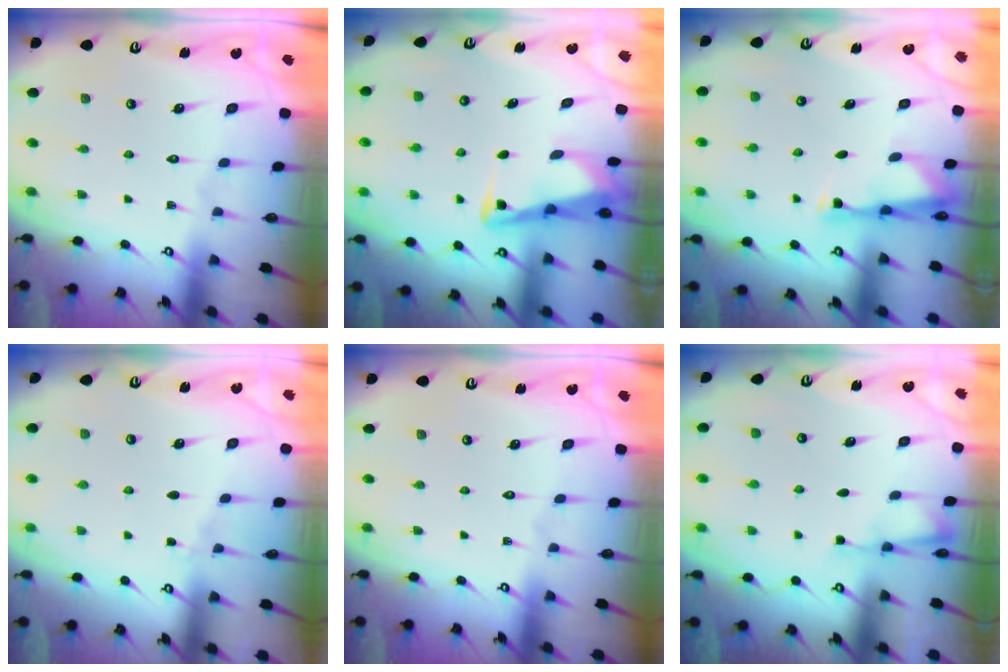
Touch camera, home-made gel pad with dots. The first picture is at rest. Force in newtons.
{"total": 3.6, "press": 3.6, "slide": 0.4}
{"total": 3.0, "press": 2.9, "slide": 0.5}
{"total": 2.8, "press": 2.8, "slide": 0.5}
{"total": 0.0}
{"total": 2.5, "press": 2.4, "slide": 0.4}